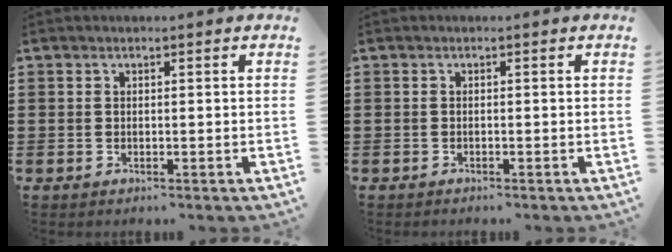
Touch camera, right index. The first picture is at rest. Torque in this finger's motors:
{"motor_torque": [-0.22, 0.20, 0.00, -0.01]}